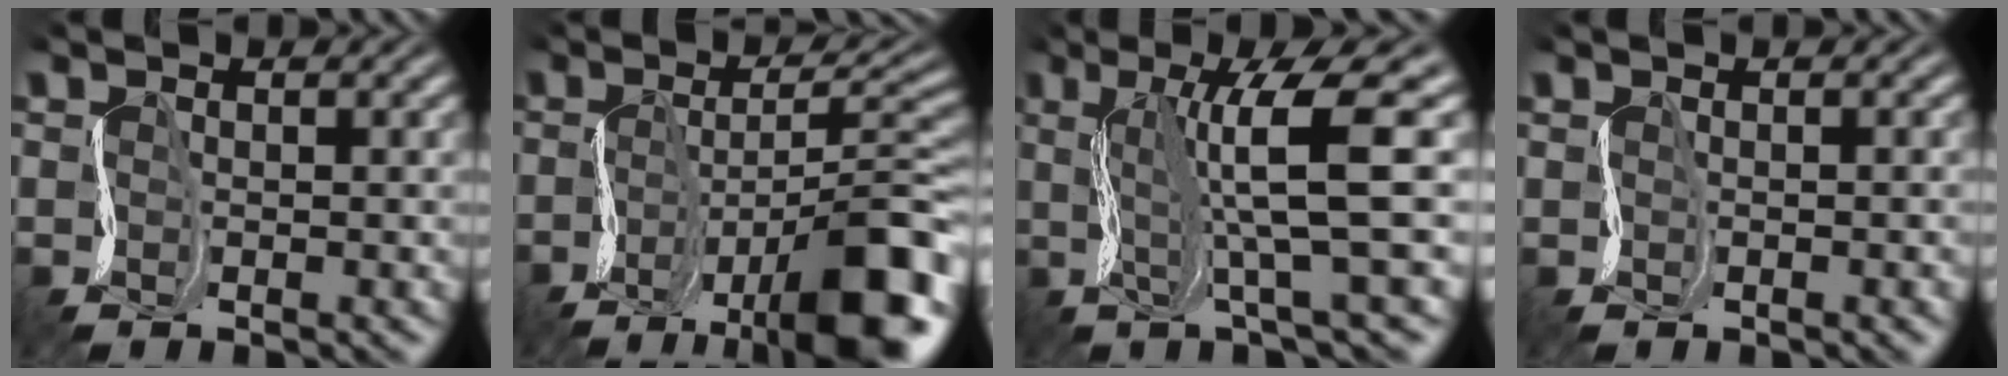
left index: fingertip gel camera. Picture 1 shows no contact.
{"total": 11.5, "force": [-5.9, 3.8, 9.2], "torque": [-0.133, 0.003, -0.096]}
{"total": 8.2, "force": [1.6, 1.3, 8.0], "torque": [-0.108, 0.012, 0.027]}
{"total": 1.4, "force": [0.2, 0.7, 1.2], "torque": [0.003, 0.005, 0.003]}